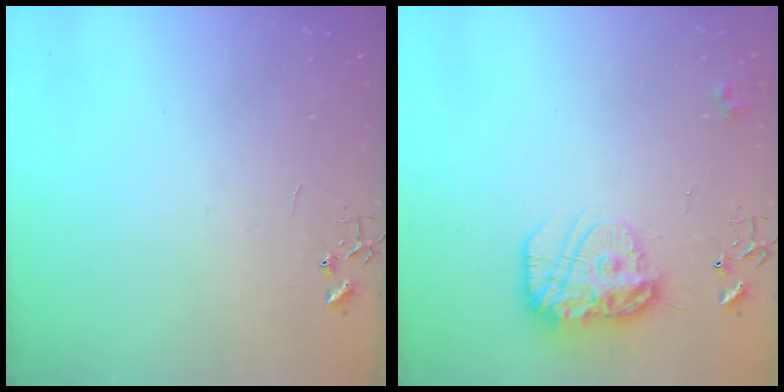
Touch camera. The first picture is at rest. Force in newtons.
{"total": 15.2, "press": 15.1, "slide": 1.4}